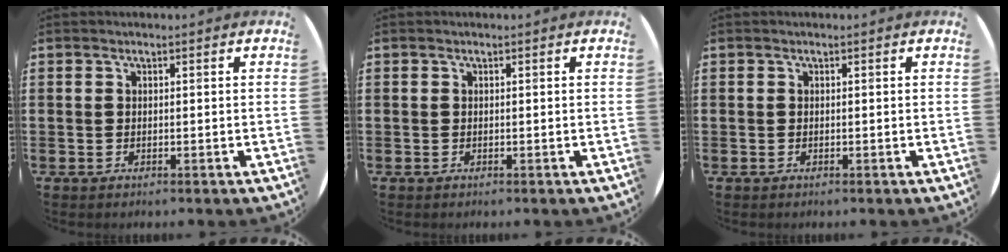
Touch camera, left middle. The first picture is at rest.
{"total": 0.0}
{"total": 0.0}